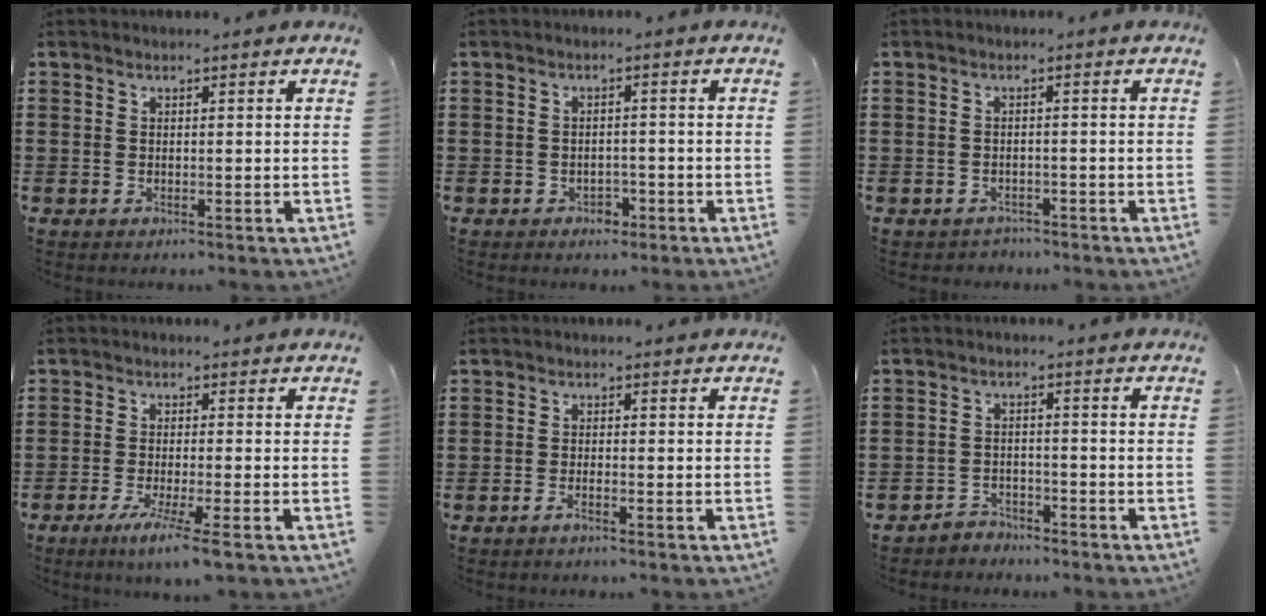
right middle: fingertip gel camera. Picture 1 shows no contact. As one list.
[{"total": 1.5, "force": [-1.1, 1.0, 0.4], "torque": [-0.013, -0.001, -0.025]}, {"total": 1.2, "force": [-1.1, 0.5, -0.1], "torque": [-0.004, 0.002, -0.027]}, {"total": 4.8, "force": [-3.0, -0.5, 3.7], "torque": [-0.072, -0.019, -0.053]}, {"total": 1.2, "force": [-0.8, 0.1, 0.8], "torque": [-0.015, -0.004, -0.014]}, {"total": 2.7, "force": [-2.6, 0.7, -0.2], "torque": [-0.005, 0.002, -0.058]}]